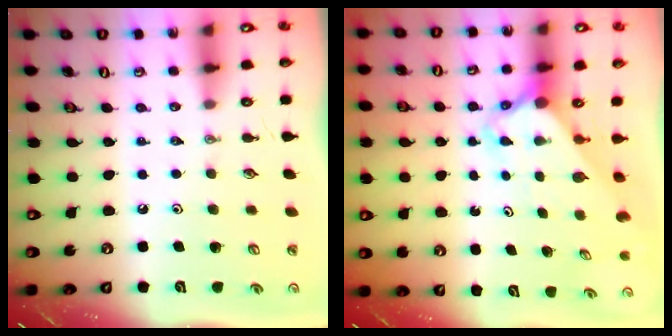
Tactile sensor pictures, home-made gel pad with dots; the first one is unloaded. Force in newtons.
{"total": 2.8, "press": 2.8, "slide": 0.2}